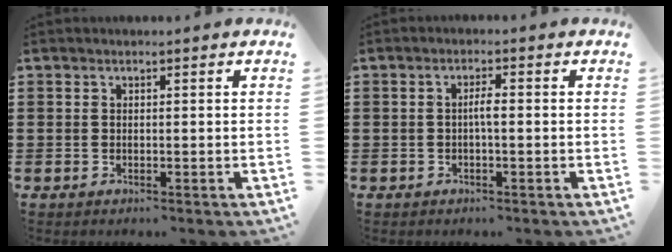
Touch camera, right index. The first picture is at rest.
{"total": 2.0, "force": [-0.2, 0.2, 1.9], "torque": [-0.037, 0.000, -0.006]}